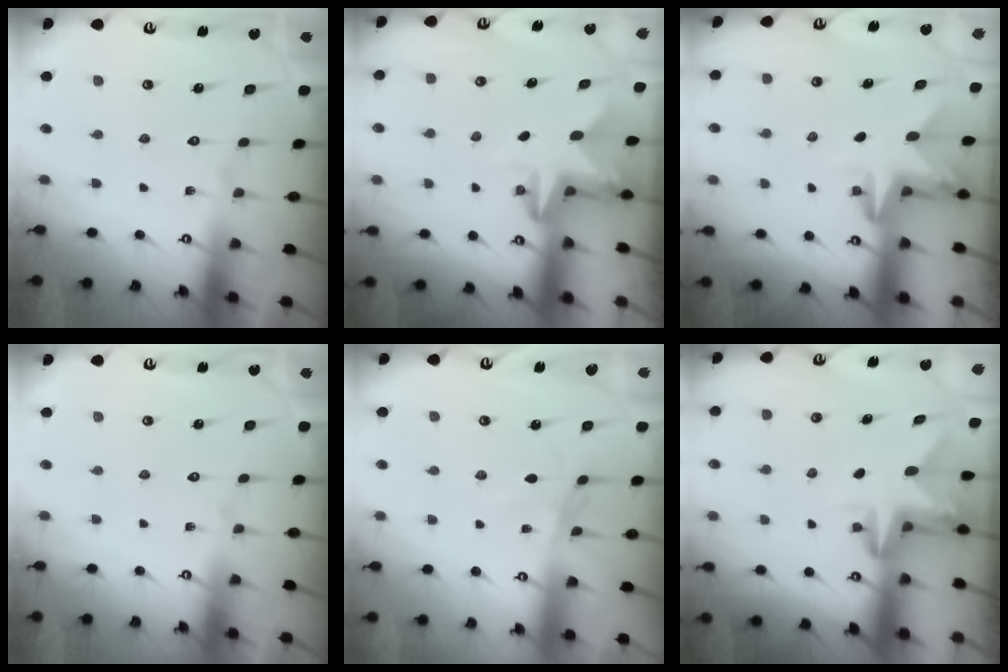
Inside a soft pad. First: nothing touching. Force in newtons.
{"total": 2.7, "press": 2.7, "slide": 0.5}
{"total": 3.2, "press": 3.2, "slide": 0.2}
{"total": 0.0}
{"total": 1.4, "press": 1.3, "slide": 0.3}
{"total": 3.1, "press": 3.1, "slide": 0.3}